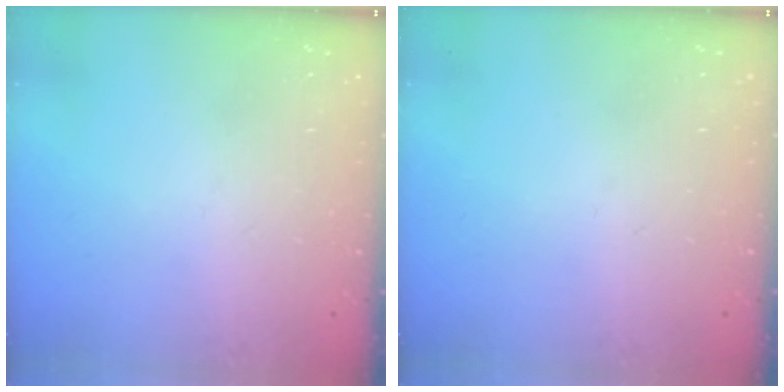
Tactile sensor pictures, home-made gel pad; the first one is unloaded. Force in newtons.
{"total": 0.0}